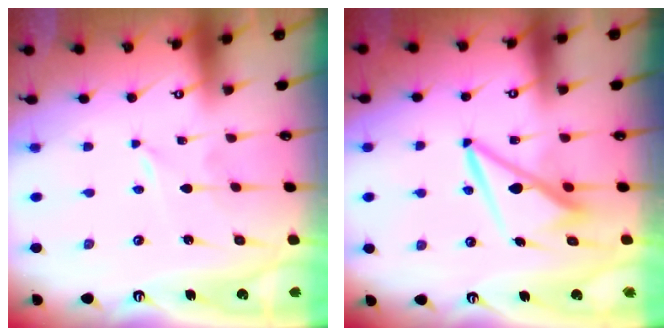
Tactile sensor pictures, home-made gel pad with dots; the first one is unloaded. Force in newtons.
{"total": 7.2, "press": 7.2, "slide": 0.5}